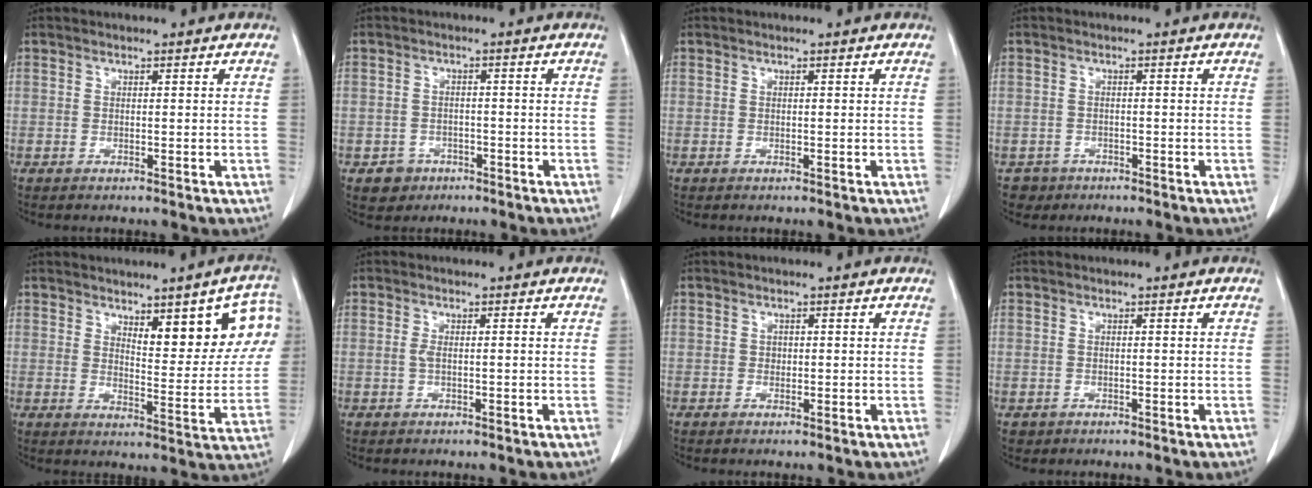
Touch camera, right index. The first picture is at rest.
{"total": 3.5, "force": [-1.7, 3.0, 0.2], "torque": [0.002, 0.014, -0.021]}
{"total": 0.0}
{"total": 2.5, "force": [-1.4, 2.0, -0.5], "torque": [0.005, 0.010, -0.024]}
{"total": 11.3, "force": [5.4, 3.0, 9.4], "torque": [-0.108, 0.001, 0.073]}
{"total": 1.2, "force": [-0.1, 0.3, 1.2], "torque": [-0.025, 0.000, -0.002]}
{"total": 0.6, "force": [0.0, 0.5, 0.2], "torque": [0.001, 0.002, 0.000]}
{"total": 0.9, "force": [-0.3, 0.9, -0.1], "torque": [-0.003, 0.006, -0.003]}